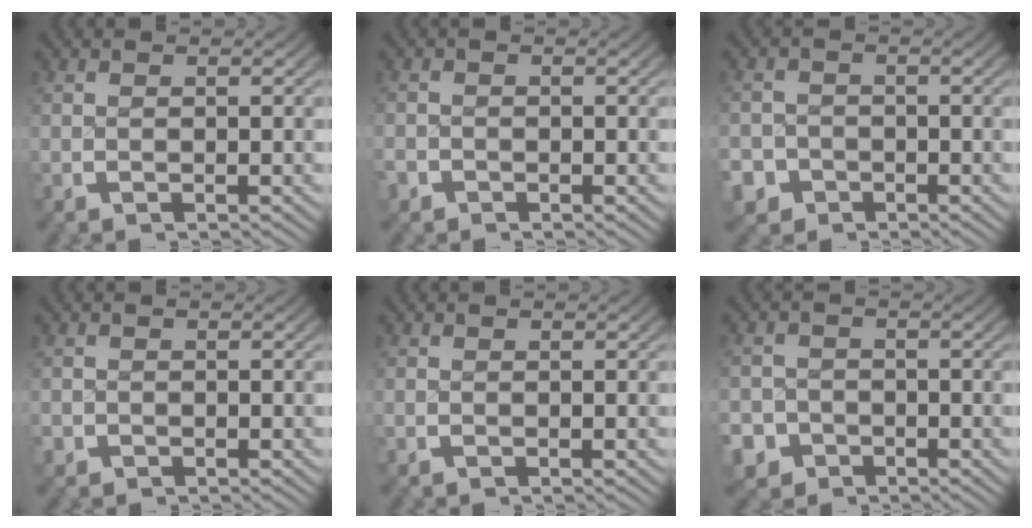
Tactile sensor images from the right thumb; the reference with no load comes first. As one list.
[{"total": 1.3, "force": [-0.9, 1.0, 0.0], "torque": [-0.004, -0.005, -0.018]}, {"total": 4.8, "force": [-3.0, 3.7, 0.6], "torque": [-0.015, -0.025, -0.049]}, {"total": 0.9, "force": [-0.5, 0.8, 0.0], "torque": [-0.004, -0.007, -0.008]}, {"total": 0.0}, {"total": 5.4, "force": [-3.3, 4.2, 0.8], "torque": [-0.018, -0.027, -0.053]}]